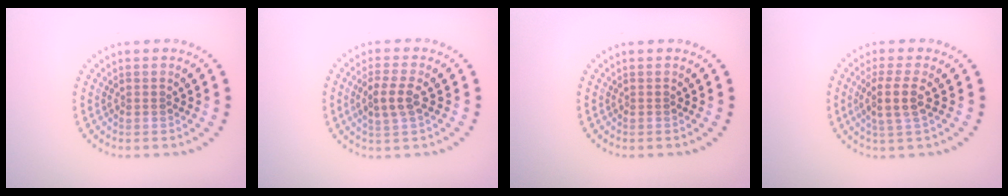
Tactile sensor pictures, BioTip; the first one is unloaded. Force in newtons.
{"total": 2.7, "press": 2.5, "slide": 1.0}
{"total": 0.0}
{"total": 2.8, "press": 2.3, "slide": 1.6}